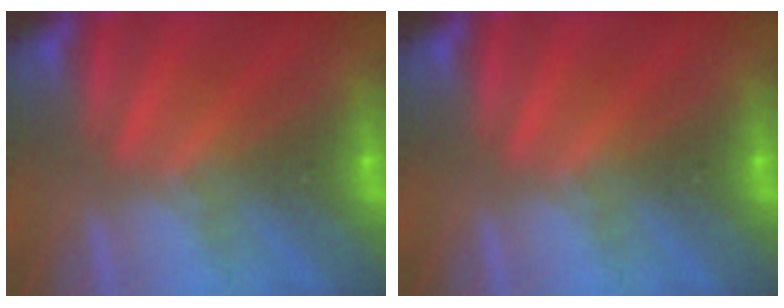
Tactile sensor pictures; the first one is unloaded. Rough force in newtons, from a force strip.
{"total": 0.0}